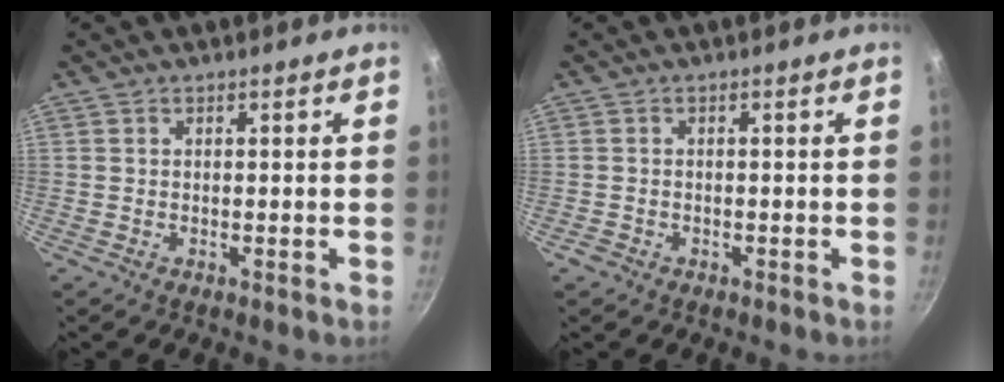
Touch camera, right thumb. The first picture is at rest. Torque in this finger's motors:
{"motor_torque": [0.21, 0.01, -0.03, 0.15, -0.01]}